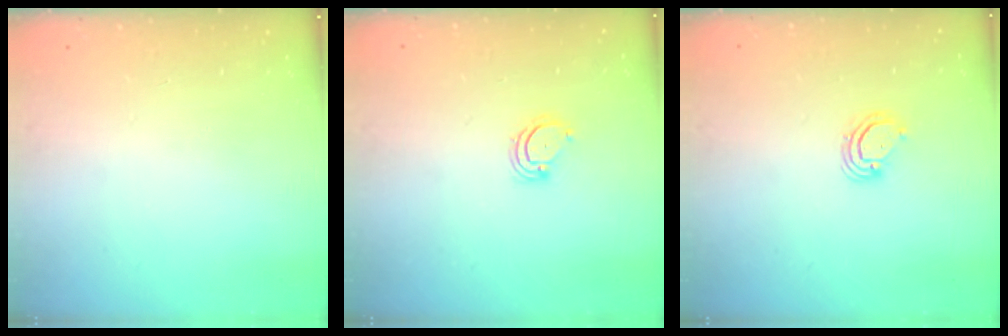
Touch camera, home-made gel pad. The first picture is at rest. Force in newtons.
{"total": 3.1, "press": 3.1, "slide": 0.3}
{"total": 3.0, "press": 3.0, "slide": 0.2}